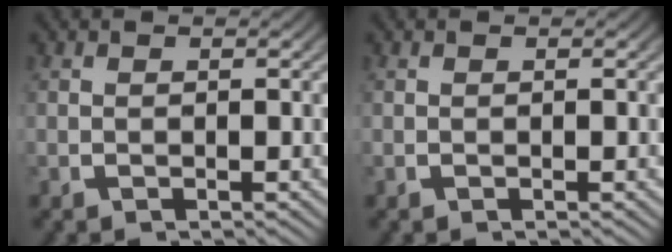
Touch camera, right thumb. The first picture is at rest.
{"total": 0.0}